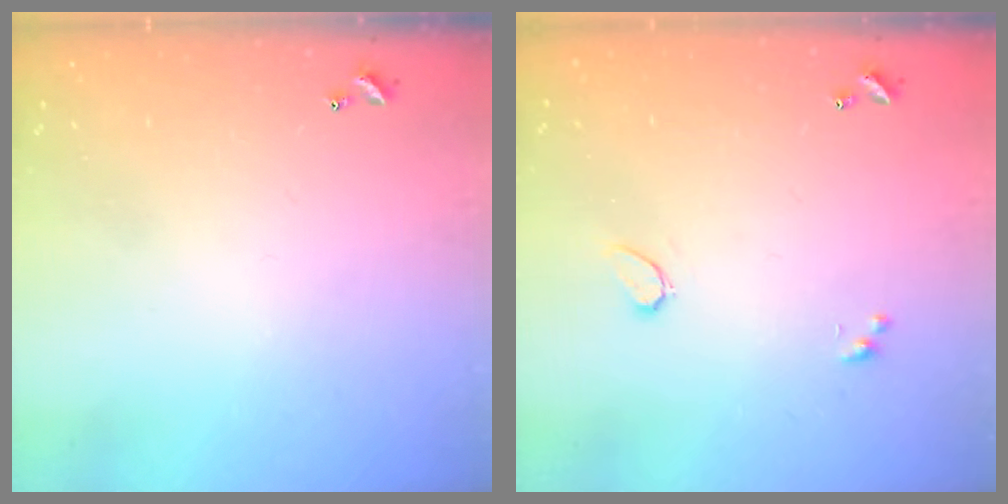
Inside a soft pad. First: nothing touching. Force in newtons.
{"total": 0.8, "press": 0.7, "slide": 0.4}